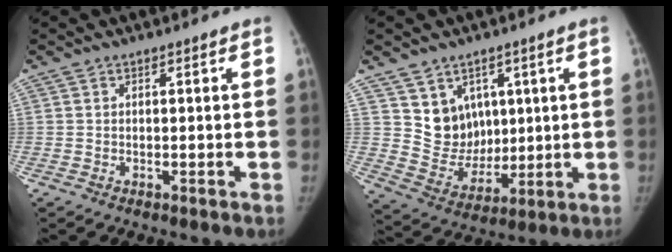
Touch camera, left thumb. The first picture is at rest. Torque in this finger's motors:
{"motor_torque": [0.80, 0.80, 0.00, -0.01, 0.00]}